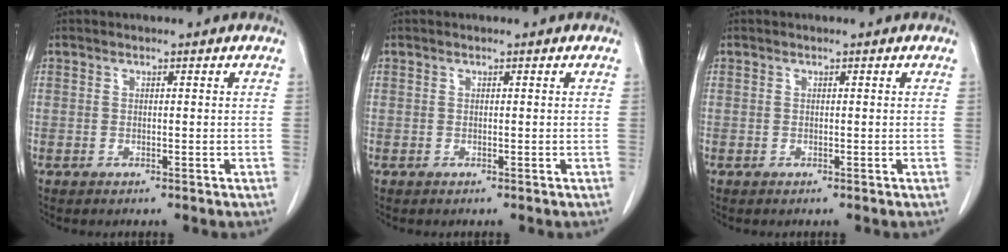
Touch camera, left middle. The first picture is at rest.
{"total": 0.0}
{"total": 0.0}